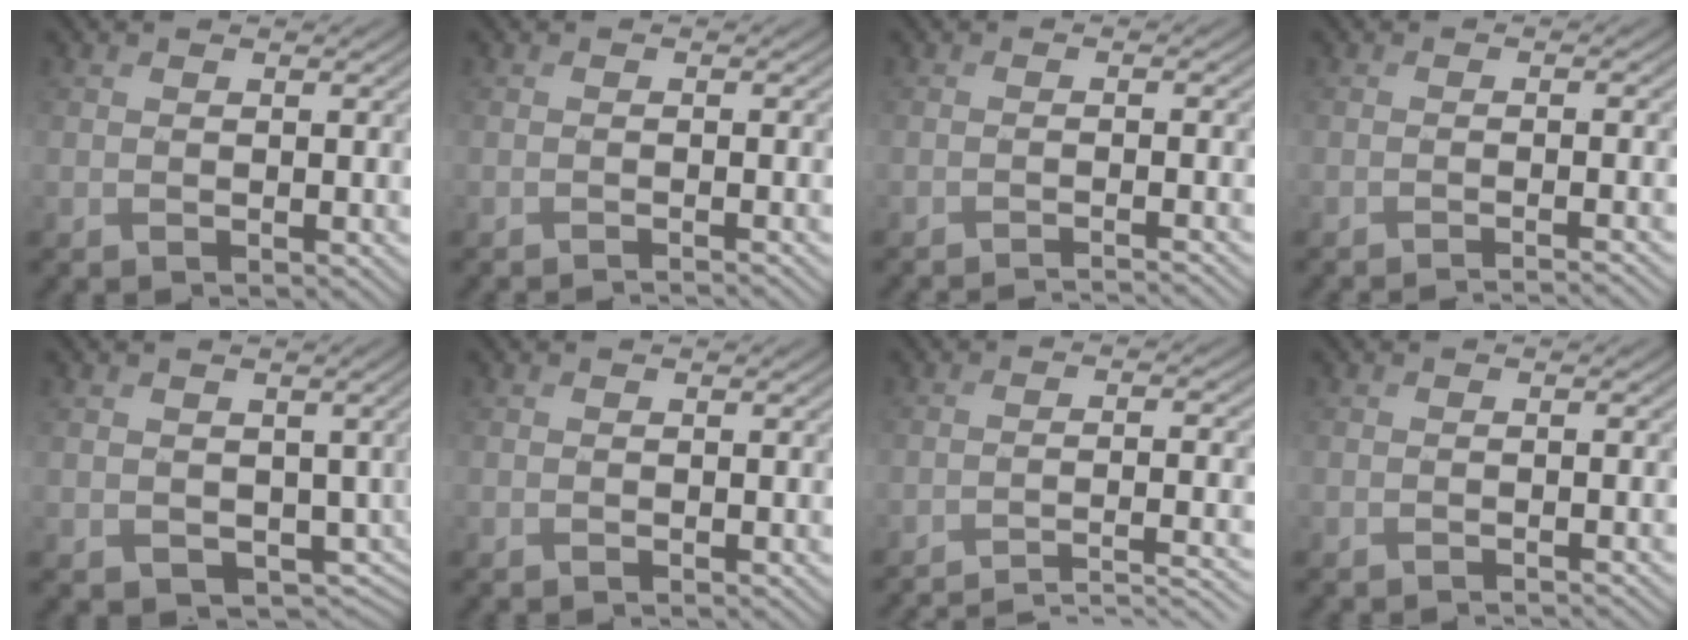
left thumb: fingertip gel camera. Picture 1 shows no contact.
{"total": 1.4, "force": [-1.0, 0.2, 0.9], "torque": [0.000, -0.003, -0.025]}
{"total": 2.9, "force": [-2.3, 0.3, 1.6], "torque": [-0.015, -0.001, -0.045]}
{"total": 2.8, "force": [-2.0, 0.4, 2.0], "torque": [-0.019, 0.000, -0.041]}
{"total": 4.9, "force": [0.3, 4.0, 2.8], "torque": [-0.070, -0.030, 0.008]}
{"total": 0.0}
{"total": 7.9, "force": [-6.7, 0.8, 4.0], "torque": [-0.064, 0.015, -0.099]}
{"total": 0.9, "force": [-0.7, 0.1, 0.6], "torque": [-0.004, 0.003, -0.017]}